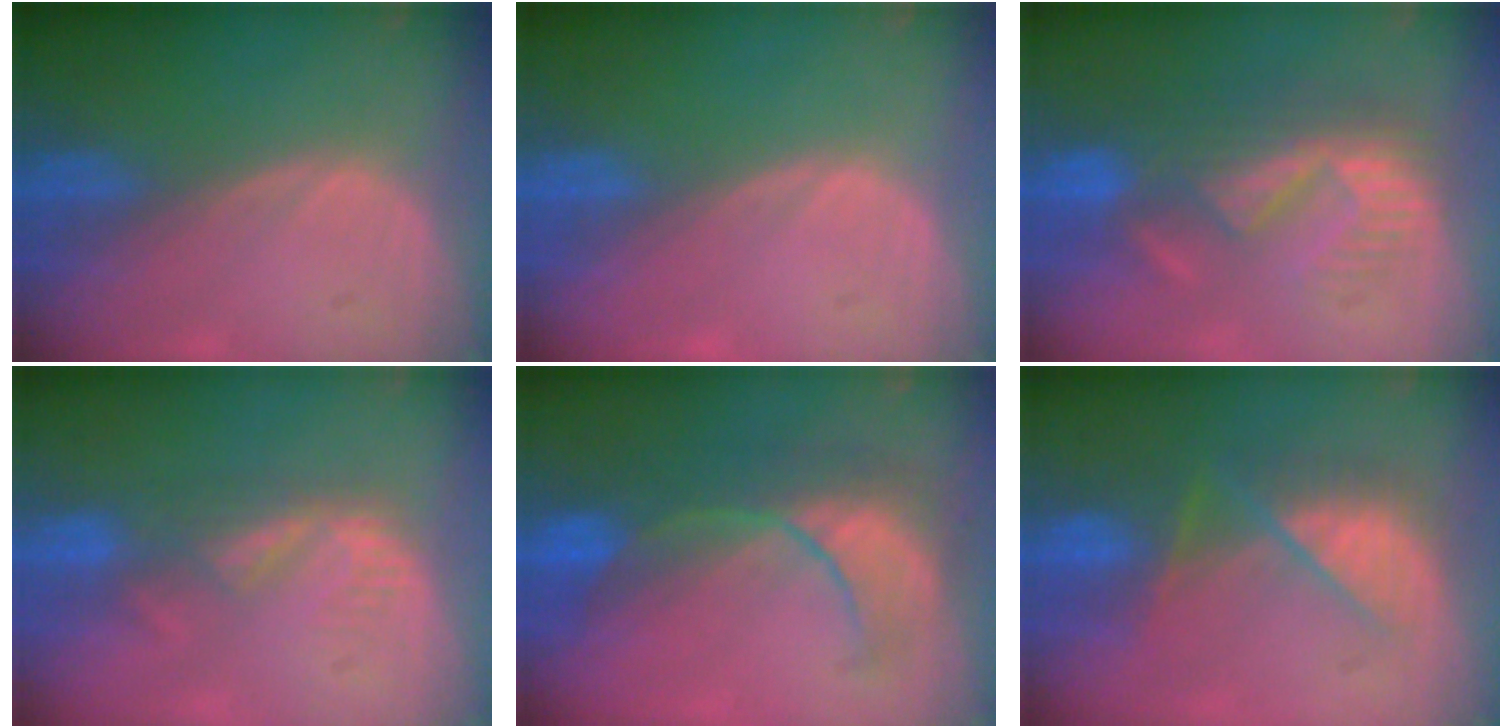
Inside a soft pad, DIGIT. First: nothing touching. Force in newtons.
{"total": 0.0}
{"total": 8.9, "press": 8.4, "slide": 2.9}
{"total": 4.3, "press": 4.0, "slide": 1.7}
{"total": 8.4, "press": 8.3, "slide": 1.6}
{"total": 7.5, "press": 7.3, "slide": 1.9}